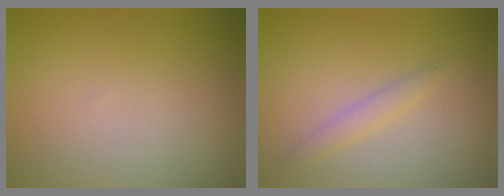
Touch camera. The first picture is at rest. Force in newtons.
{"total": 1.4, "press": 1.4, "slide": 0.1}